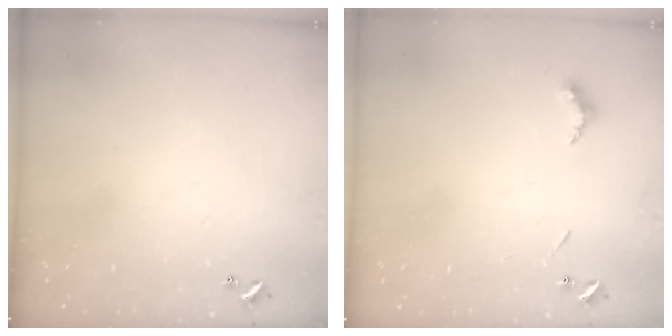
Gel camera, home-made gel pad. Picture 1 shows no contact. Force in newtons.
{"total": 4.6, "press": 4.6, "slide": 0.7}